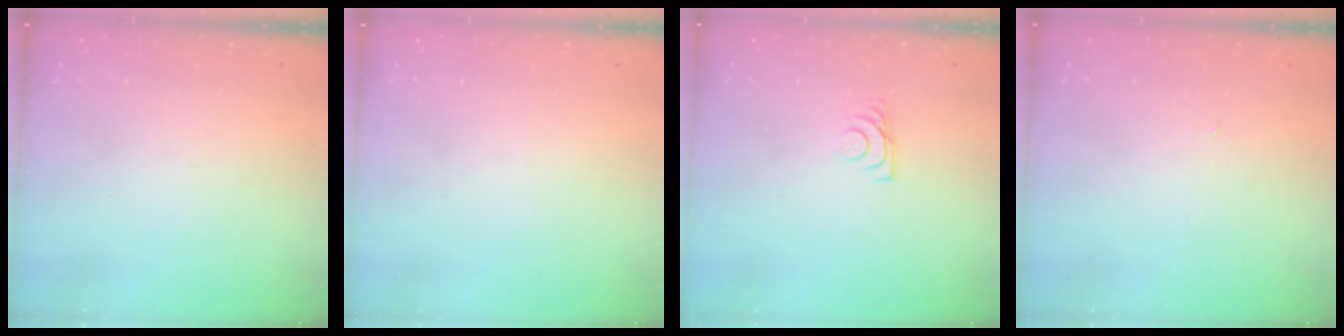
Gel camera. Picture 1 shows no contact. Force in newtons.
{"total": 1.6, "press": 1.6, "slide": 0.1}
{"total": 5.4, "press": 5.3, "slide": 0.7}
{"total": 3.1, "press": 3.1, "slide": 0.5}